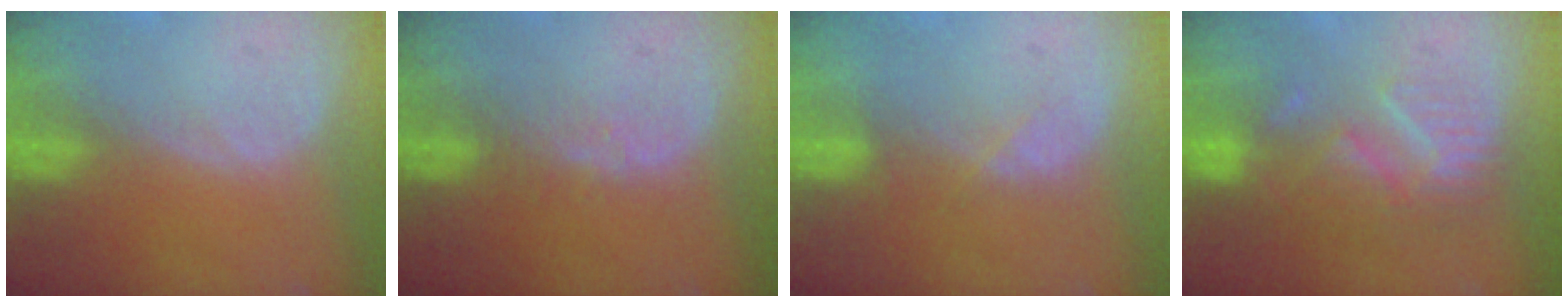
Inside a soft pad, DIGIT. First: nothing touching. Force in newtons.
{"total": 2.5, "press": 2.4, "slide": 0.2}
{"total": 2.3, "press": 2.2, "slide": 0.7}
{"total": 8.9, "press": 8.0, "slide": 3.7}